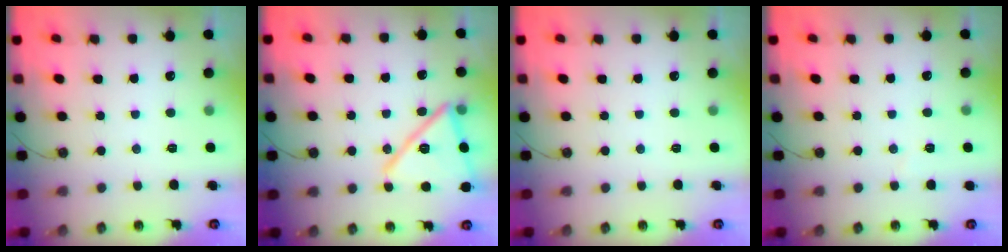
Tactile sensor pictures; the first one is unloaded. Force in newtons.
{"total": 19.3, "press": 19.3, "slide": 0.8}
{"total": 0.0}
{"total": 2.8, "press": 2.7, "slide": 0.8}